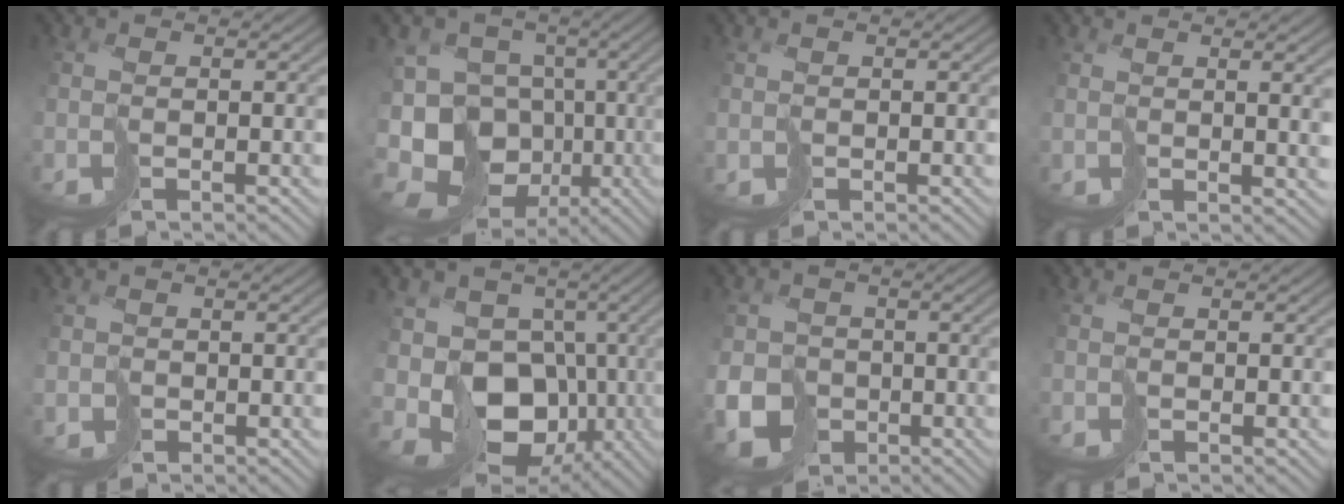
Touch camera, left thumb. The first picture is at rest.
{"total": 15.3, "force": [-7.8, 10.5, 7.9], "torque": [-0.184, -0.017, -0.102]}
{"total": 0.0}
{"total": 3.1, "force": [1.7, 0.2, 2.5], "torque": [-0.049, -0.005, 0.041]}
{"total": 1.0, "force": [-0.4, 1.0, 0.0], "torque": [-0.004, -0.005, -0.008]}
{"total": 14.5, "force": [-5.2, 9.7, 9.4], "torque": [-0.191, -0.009, -0.082]}
{"total": 8.4, "force": [-3.5, 7.0, 3.0], "torque": [-0.089, -0.036, -0.071]}
{"total": 0.0}